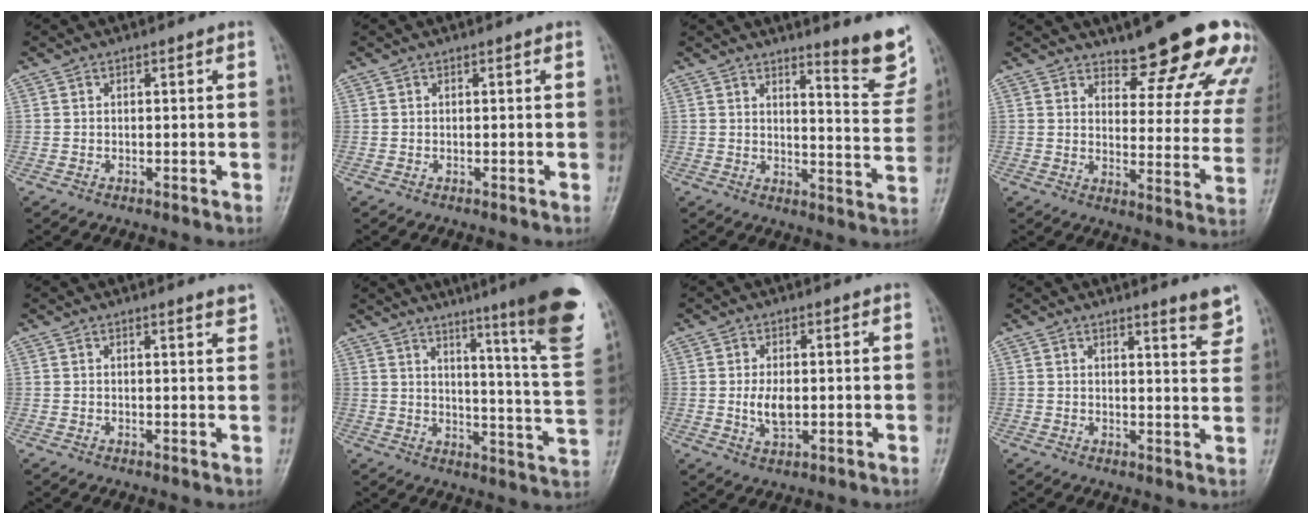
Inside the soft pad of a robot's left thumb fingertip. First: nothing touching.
{"total": 0.0}
{"total": 9.6, "force": [7.2, 1.4, 6.2], "torque": [-0.056, -0.063, 0.095]}
{"total": 18.8, "force": [15.0, 5.3, 10.1], "torque": [-0.082, -0.103, 0.179]}
{"total": 1.8, "force": [1.5, 0.1, 1.0], "torque": [-0.008, -0.010, 0.018]}
{"total": 23.2, "force": [15.2, 1.4, 17.5], "torque": [-0.219, -0.092, 0.198]}
{"total": 4.4, "force": [-0.1, 2.5, 3.7], "torque": [-0.068, -0.007, 0.001]}
{"total": 4.5, "force": [3.6, 0.4, 2.8], "torque": [-0.024, -0.031, 0.044]}